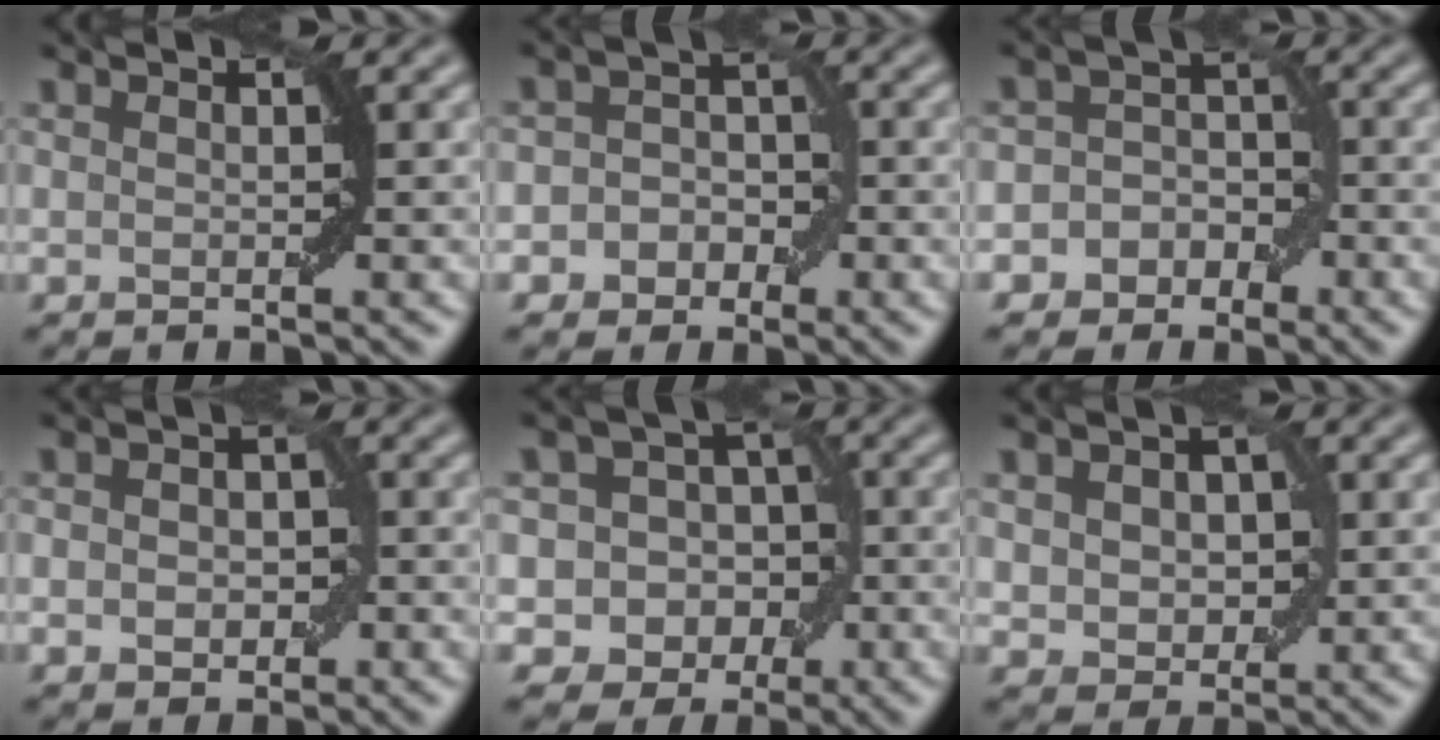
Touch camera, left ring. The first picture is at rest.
{"total": 3.5, "force": [-1.1, 3.0, 1.4], "torque": [0.012, 0.008, -0.029]}
{"total": 5.0, "force": [-2.1, 4.4, 1.1], "torque": [0.014, 0.022, -0.055]}
{"total": 3.2, "force": [-0.3, 2.4, 2.1], "torque": [-0.013, 0.001, -0.011]}
{"total": 8.2, "force": [-1.6, 7.4, 3.0], "torque": [-0.021, 0.030, -0.060]}
{"total": 4.4, "force": [0.6, 3.2, 2.9], "torque": [-0.048, 0.007, 0.006]}